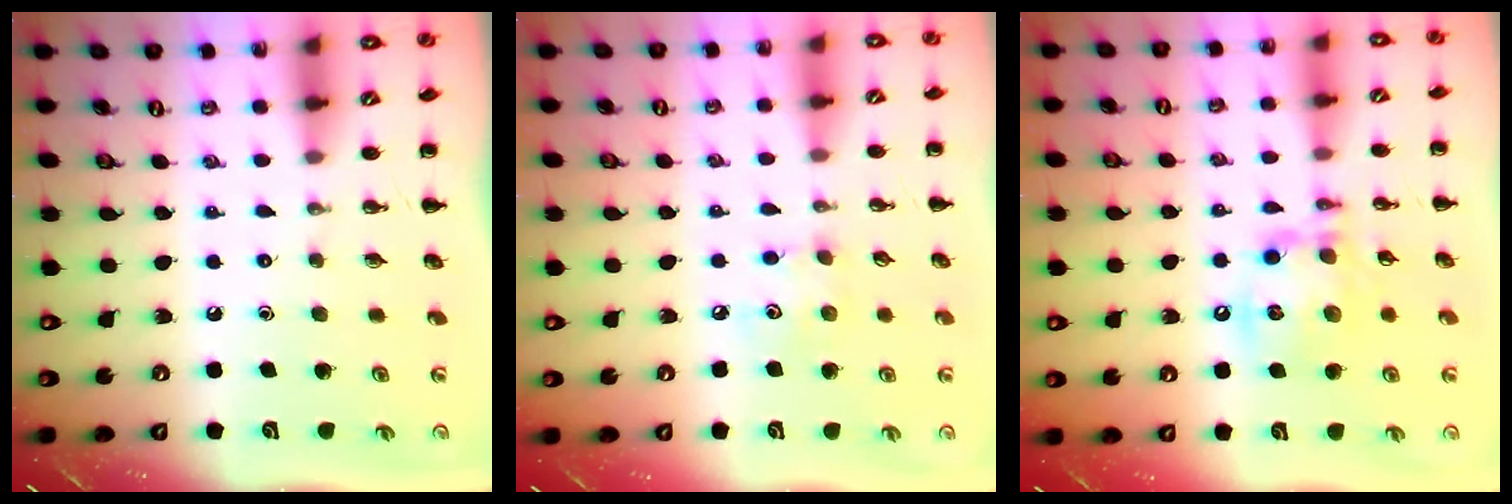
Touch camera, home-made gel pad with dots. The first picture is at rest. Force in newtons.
{"total": 4.6, "press": 4.6, "slide": 0.8}
{"total": 14.9, "press": 14.7, "slide": 2.6}